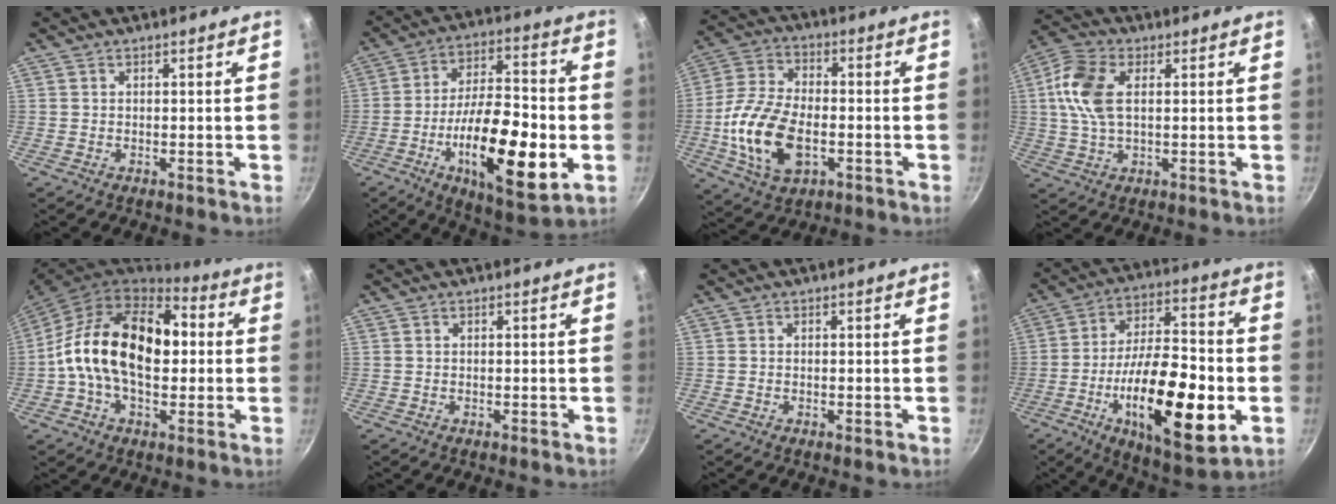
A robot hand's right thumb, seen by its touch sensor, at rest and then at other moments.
{"total": 22.2, "force": [-5.9, 8.3, 19.8], "torque": [-0.313, 0.018, -0.094]}
{"total": 15.6, "force": [-3.4, 9.1, 12.2], "torque": [-0.235, 0.020, -0.066]}
{"total": 10.3, "force": [1.9, 5.8, 8.3], "torque": [-0.167, 0.016, 0.028]}
{"total": 20.8, "force": [1.0, 13.4, 15.9], "torque": [-0.232, 0.031, -0.001]}
{"total": 0.0}
{"total": 0.5, "force": [-0.2, 0.3, 0.4], "torque": [-0.007, 0.001, -0.003]}
{"total": 24.3, "force": [-6.4, 9.3, 21.5], "torque": [-0.337, 0.020, -0.100]}